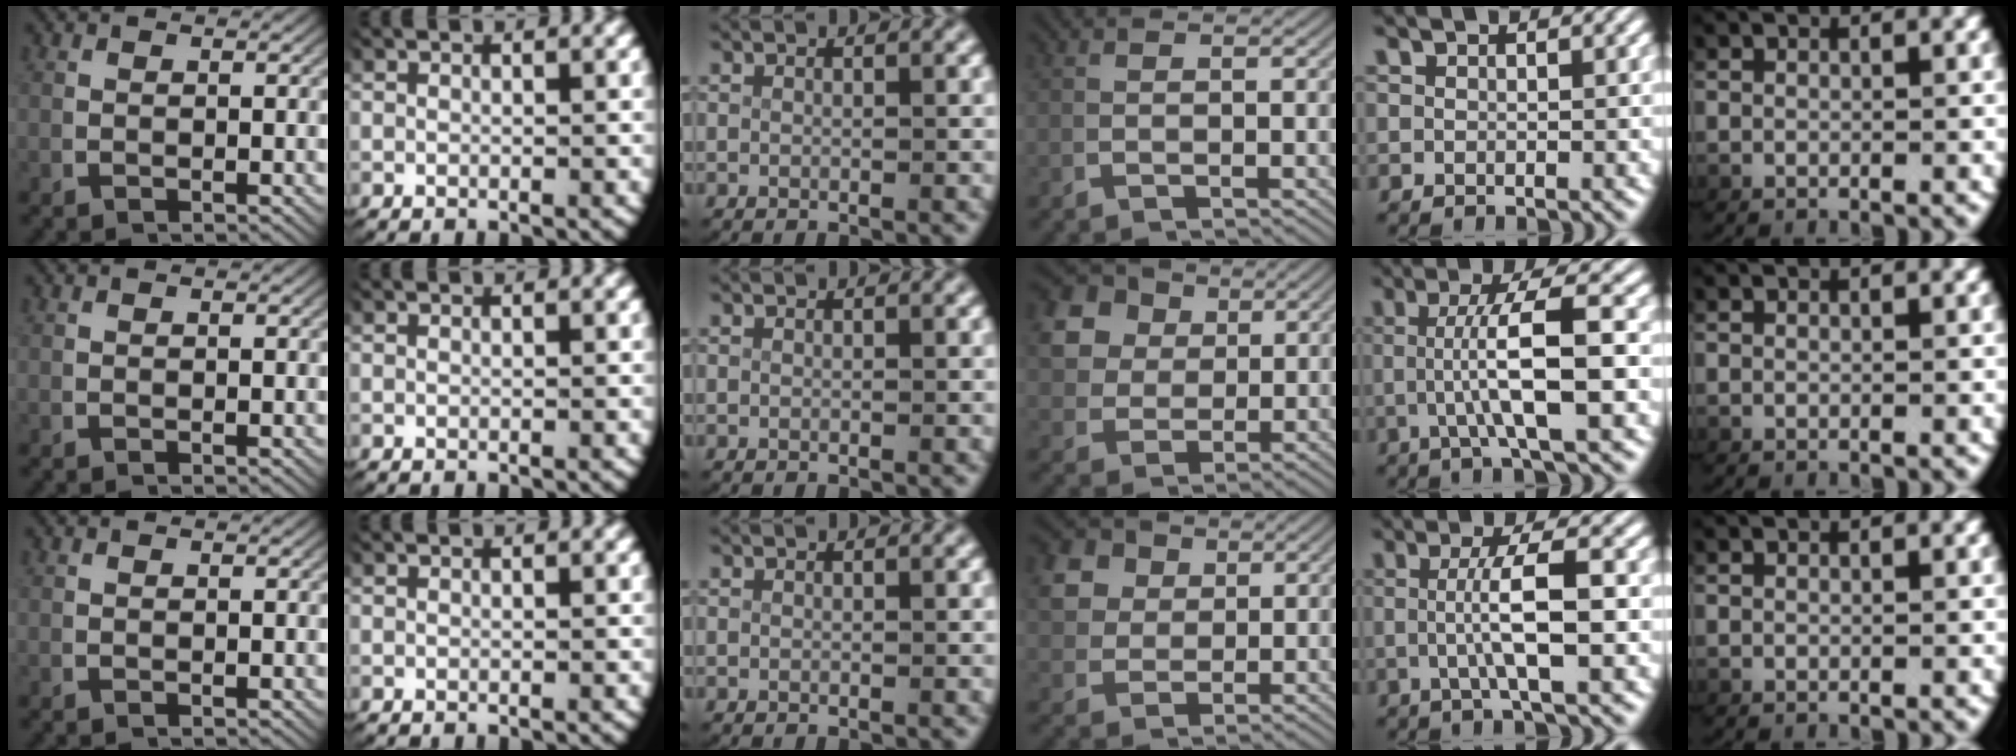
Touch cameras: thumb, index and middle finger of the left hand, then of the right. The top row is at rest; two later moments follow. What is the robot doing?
{"motion": "lift_and_place", "object": "card"}